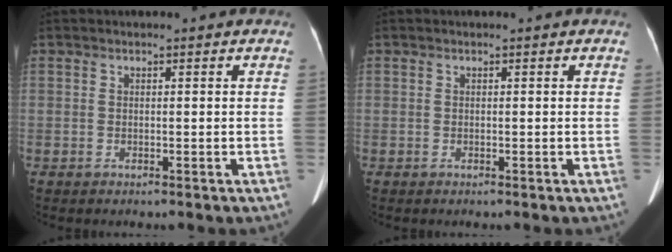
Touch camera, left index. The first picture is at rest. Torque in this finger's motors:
{"motor_torque": [0.09, -0.02, 0.04, 0.01]}